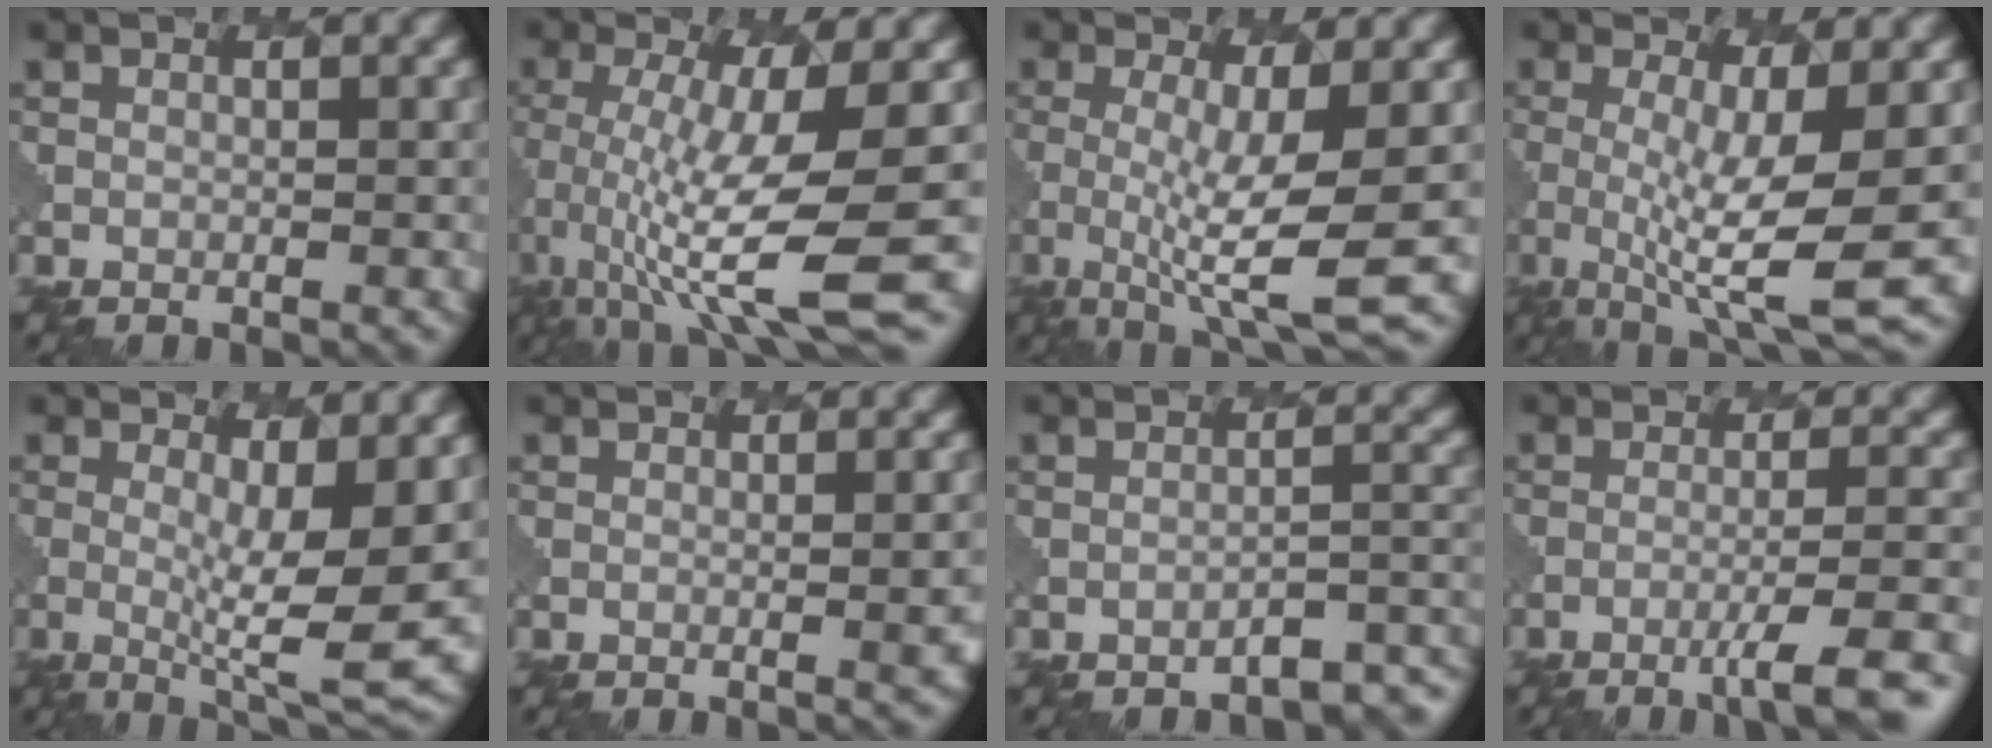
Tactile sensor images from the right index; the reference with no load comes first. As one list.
[{"total": 10.5, "force": [-2.4, 2.5, 9.9], "torque": [-0.184, -0.019, -0.038]}, {"total": 7.1, "force": [-0.7, 1.5, 6.9], "torque": [-0.121, -0.014, -0.014]}, {"total": 7.9, "force": [-0.7, 1.8, 7.7], "torque": [-0.131, -0.016, -0.014]}, {"total": 7.8, "force": [0.3, 1.9, 7.6], "torque": [-0.118, -0.016, 0.010]}, {"total": 2.7, "force": [0.0, 0.8, 2.6], "torque": [-0.020, 0.005, -0.003]}, {"total": 4.0, "force": [-3.6, 0.8, 1.7], "torque": [-0.015, 0.004, -0.047]}, {"total": 5.7, "force": [-3.1, 0.8, 4.7], "torque": [-0.066, 0.004, -0.052]}]